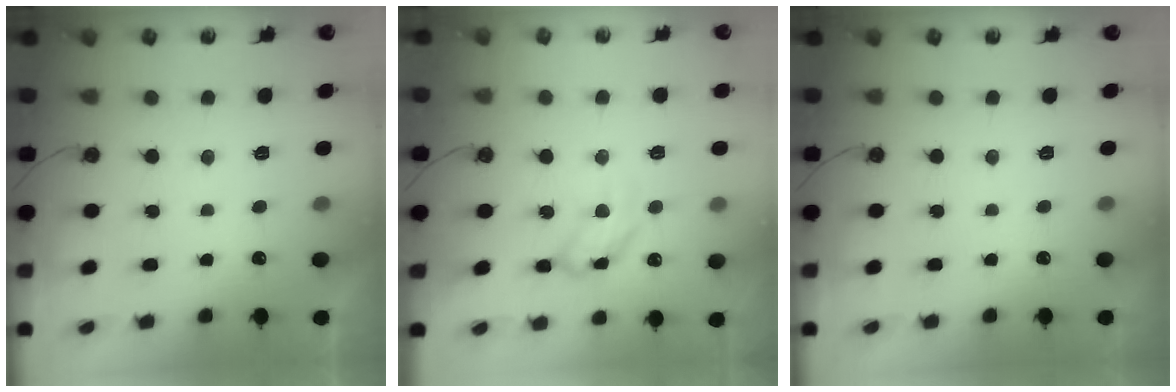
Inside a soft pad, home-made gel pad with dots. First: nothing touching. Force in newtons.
{"total": 11.5, "press": 11.4, "slide": 1.6}
{"total": 0.0}